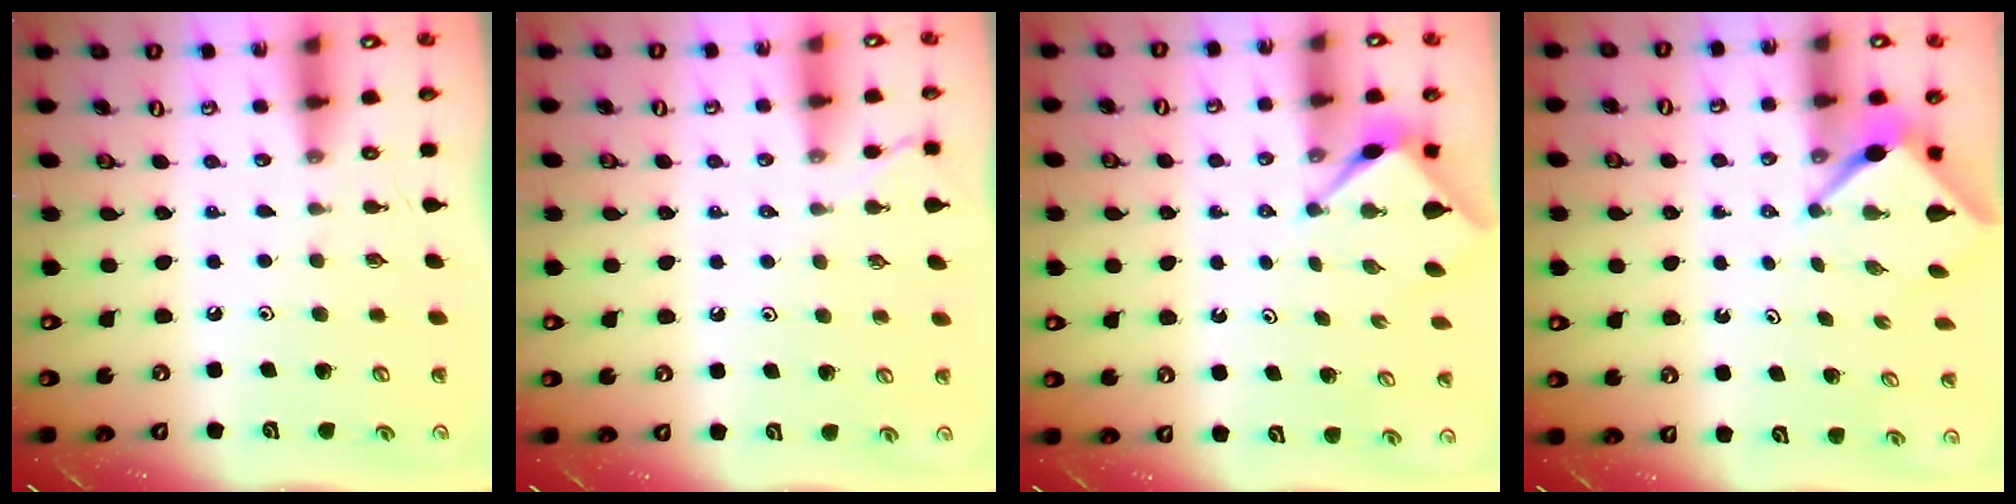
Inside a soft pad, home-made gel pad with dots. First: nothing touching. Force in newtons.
{"total": 2.4, "press": 2.4, "slide": 0.5}
{"total": 3.1, "press": 3.1, "slide": 0.3}
{"total": 3.1, "press": 3.1, "slide": 0.2}